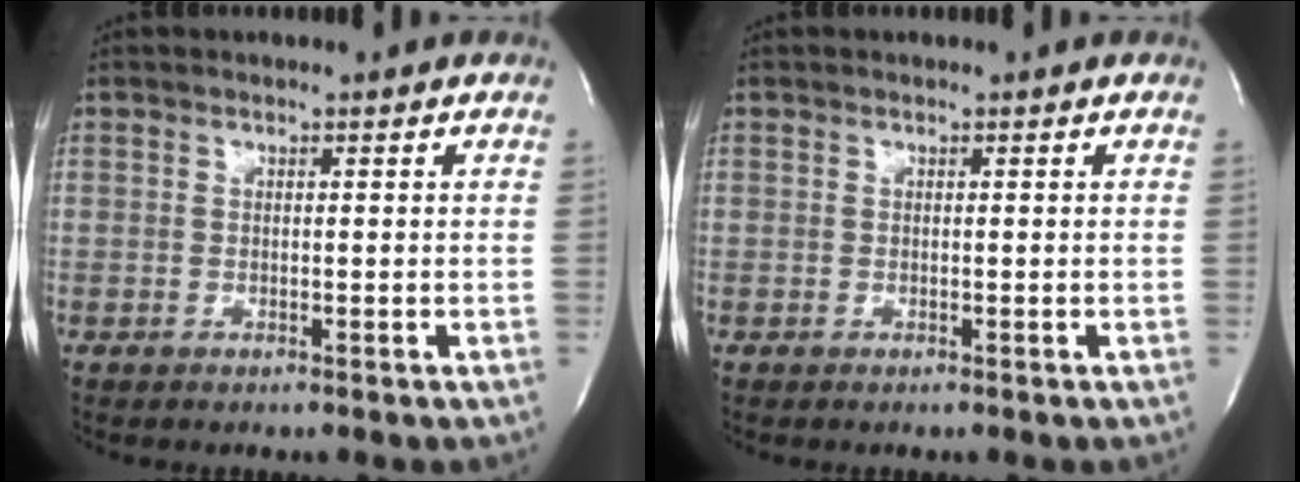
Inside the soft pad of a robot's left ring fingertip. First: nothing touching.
{"total": 0.0}